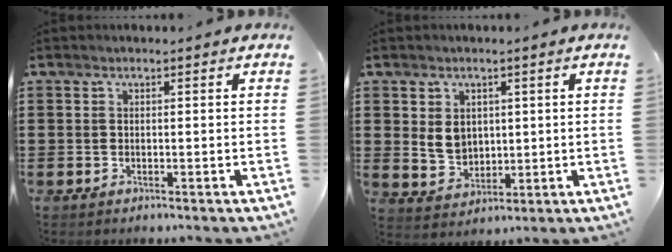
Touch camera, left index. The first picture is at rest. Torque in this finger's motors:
{"motor_torque": [0.93, 0.32, 0.46, 0.04]}